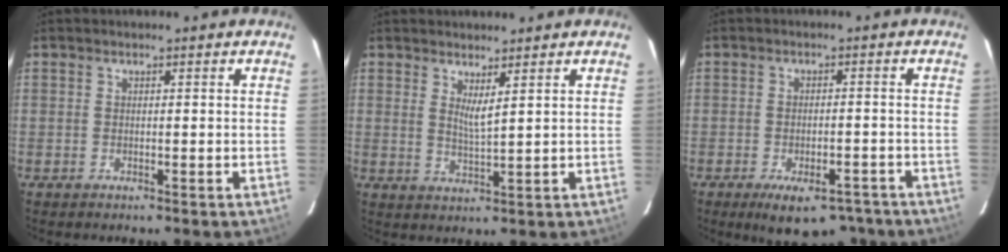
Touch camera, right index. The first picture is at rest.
{"total": 3.1, "force": [2.0, 0.0, 2.4], "torque": [-0.043, -0.009, 0.032]}
{"total": 10.7, "force": [-7.7, 4.6, 5.8], "torque": [-0.104, -0.005, -0.103]}